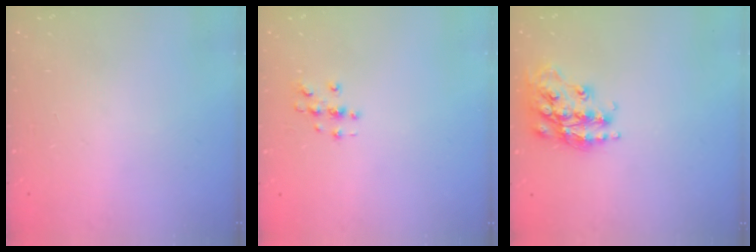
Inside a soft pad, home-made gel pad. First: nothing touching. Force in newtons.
{"total": 2.9, "press": 2.9, "slide": 0.3}
{"total": 17.2, "press": 17.2, "slide": 1.2}